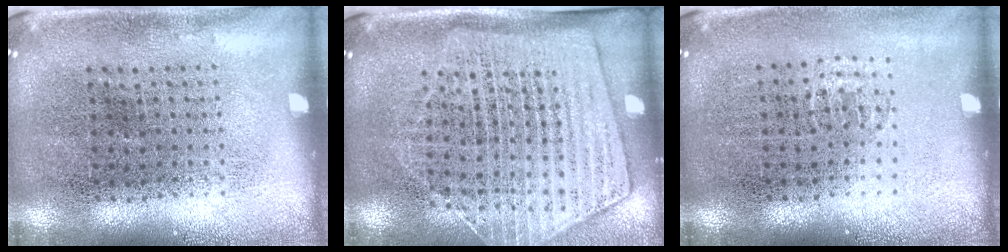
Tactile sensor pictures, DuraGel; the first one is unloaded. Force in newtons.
{"total": 1.8, "press": 1.5, "slide": 1.1}
{"total": 0.5, "press": 0.4, "slide": 0.3}